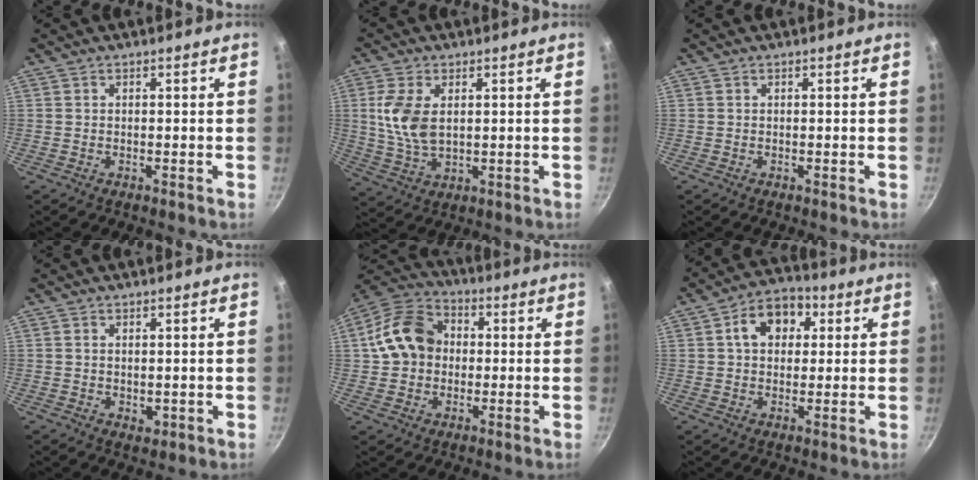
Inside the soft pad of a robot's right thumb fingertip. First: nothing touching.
{"total": 9.2, "force": [1.8, 5.3, 7.2], "torque": [-0.146, -0.011, 0.038]}
{"total": 0.0}
{"total": 2.0, "force": [0.4, 1.4, 1.3], "torque": [-0.018, -0.002, 0.007]}
{"total": 13.1, "force": [0.9, 10.7, 7.6], "torque": [-0.109, 0.027, 0.000]}
{"total": 9.9, "force": [2.7, 7.3, 6.1], "torque": [-0.061, 0.014, 0.028]}